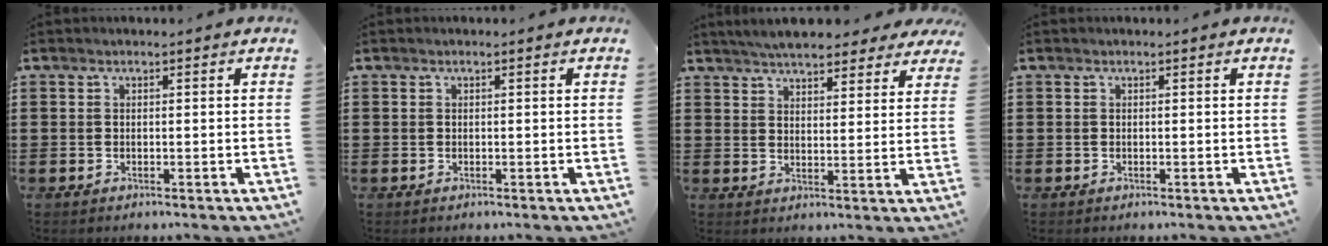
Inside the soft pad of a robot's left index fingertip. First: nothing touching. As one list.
[{"total": 0.0}, {"total": 5.7, "force": [5.4, 0.9, 1.6], "torque": [-0.049, -0.011, 0.100]}, {"total": 0.0}]